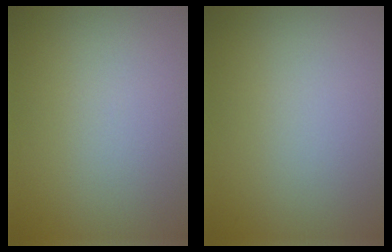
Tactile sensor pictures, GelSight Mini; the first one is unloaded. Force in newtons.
{"total": 0.0}